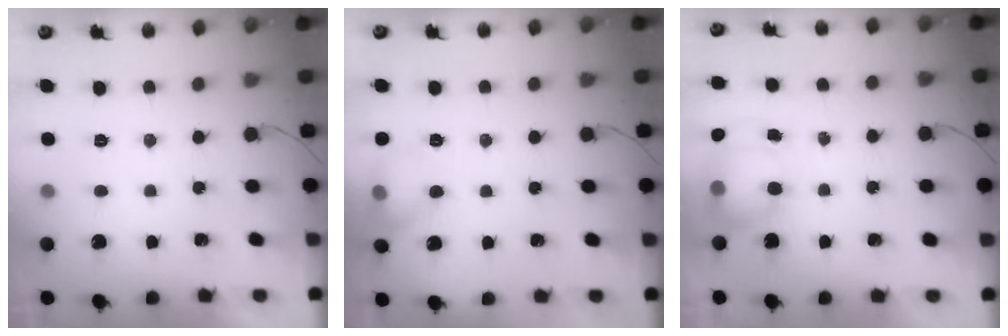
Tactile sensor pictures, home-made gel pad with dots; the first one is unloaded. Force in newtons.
{"total": 8.2, "press": 8.1, "slide": 1.1}
{"total": 7.4, "press": 7.2, "slide": 1.9}